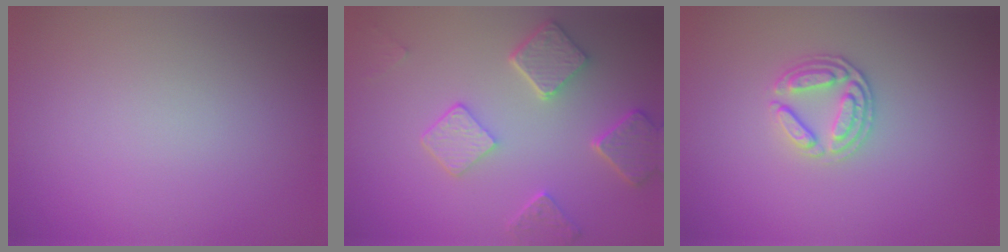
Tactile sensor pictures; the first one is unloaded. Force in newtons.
{"total": 5.0, "press": 3.9, "slide": 3.0}
{"total": 2.6, "press": 2.5, "slide": 0.8}